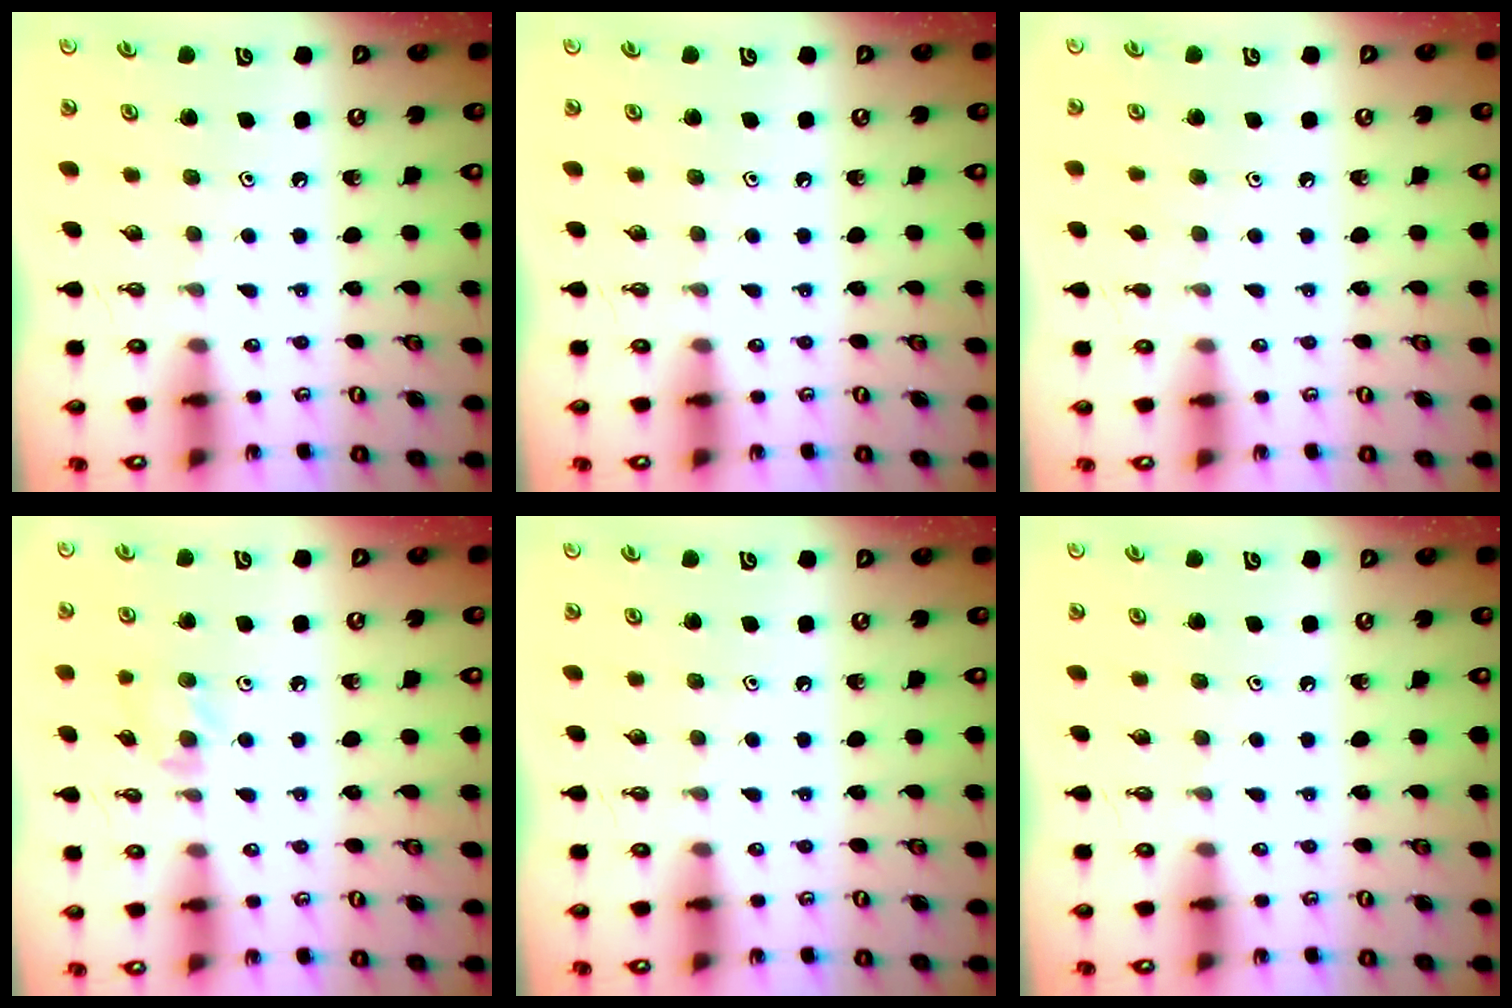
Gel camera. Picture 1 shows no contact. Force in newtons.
{"total": 0.0}
{"total": 2.8, "press": 2.7, "slide": 0.5}
{"total": 6.4, "press": 6.4, "slide": 0.8}
{"total": 0.0}
{"total": 0.0}